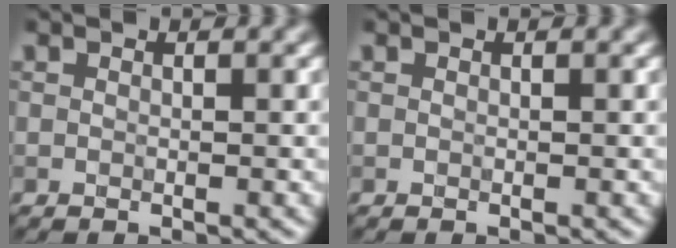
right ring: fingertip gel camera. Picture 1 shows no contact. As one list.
[{"total": 0.0}]